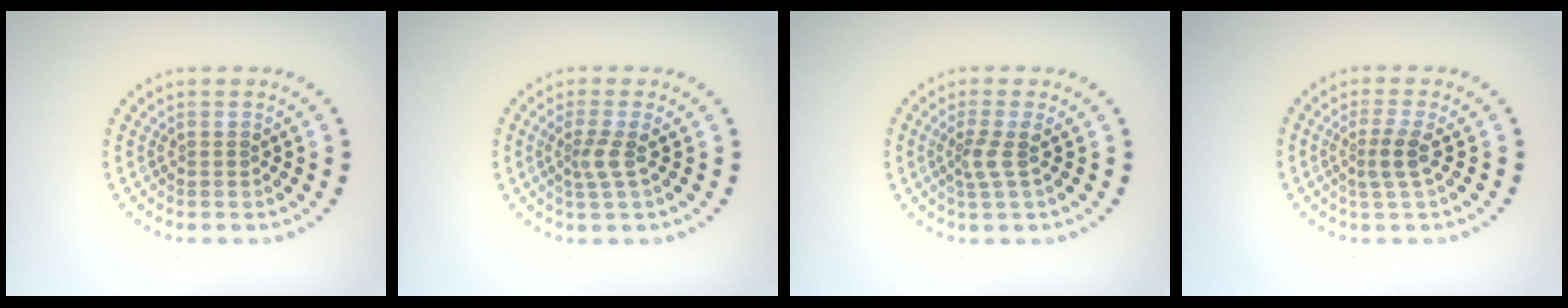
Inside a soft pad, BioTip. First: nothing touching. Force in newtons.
{"total": 2.0, "press": 1.5, "slide": 1.3}
{"total": 1.9, "press": 1.4, "slide": 1.4}
{"total": 2.0, "press": 1.5, "slide": 1.3}